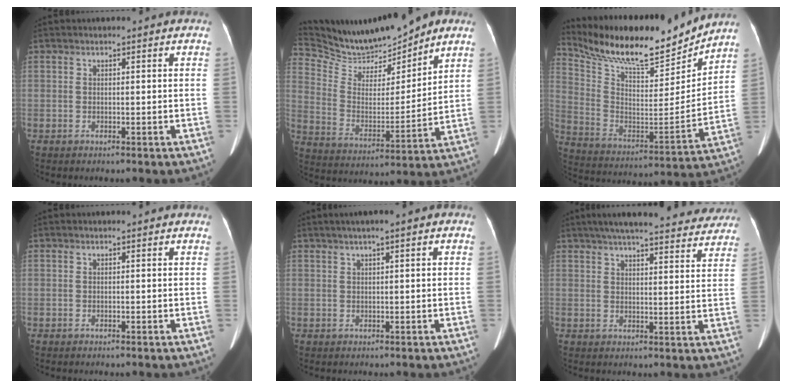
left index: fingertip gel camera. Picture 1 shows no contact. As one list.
[{"total": 14.6, "force": [13.7, 2.9, 4.1], "torque": [-0.094, -0.004, 0.253]}, {"total": 21.3, "force": [19.2, 3.4, 8.4], "torque": [-0.168, -0.016, 0.317]}, {"total": 0.0}, {"total": 2.5, "force": [1.2, 0.2, 2.2], "torque": [-0.040, 0.015, 0.021]}, {"total": 23.8, "force": [20.8, 4.4, 10.6], "torque": [-0.158, 0.018, 0.259]}]